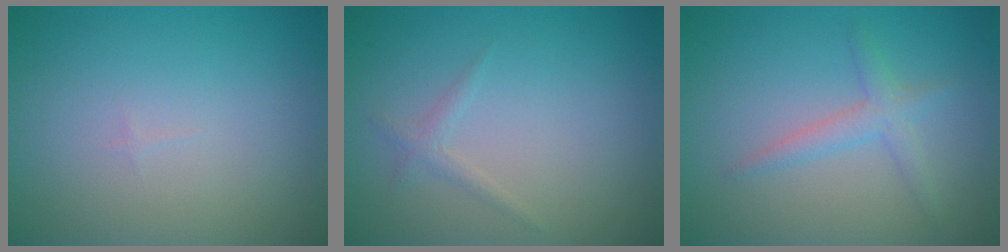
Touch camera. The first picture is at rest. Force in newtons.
{"total": 1.0, "press": 1.0, "slide": 0.0}
{"total": 2.0, "press": 1.9, "slide": 0.2}